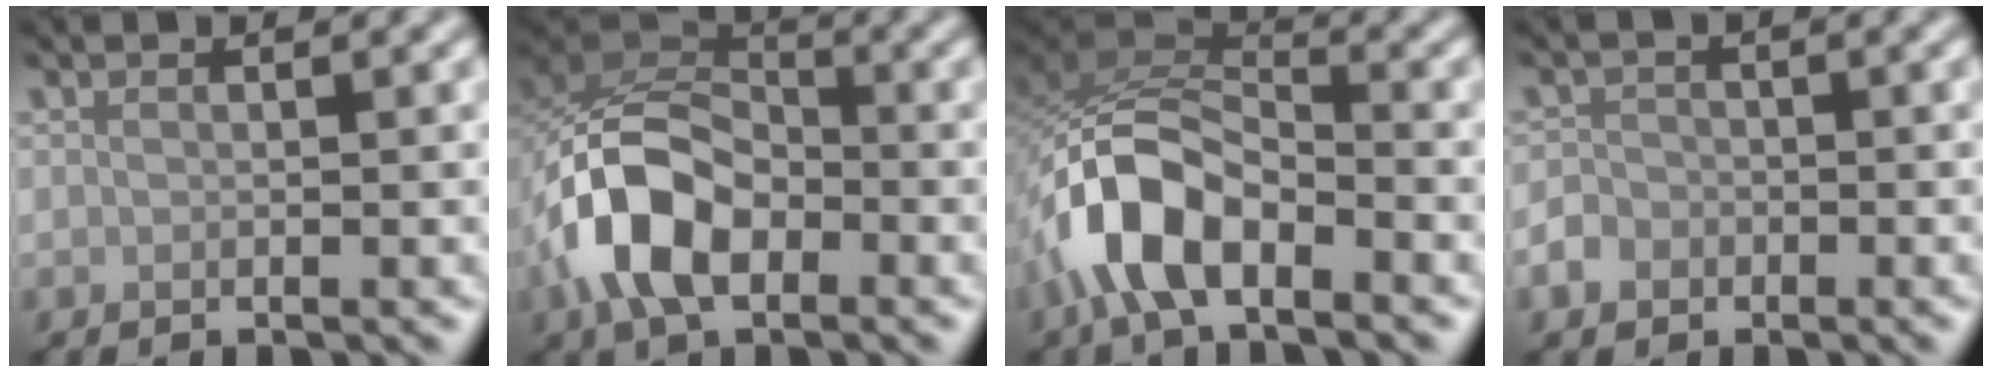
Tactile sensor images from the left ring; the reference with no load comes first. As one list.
[{"total": 8.5, "force": [-3.0, 5.2, 6.0], "torque": [-0.121, 0.011, -0.068]}, {"total": 7.9, "force": [-3.8, 3.8, 5.8], "torque": [-0.115, 0.007, -0.083]}, {"total": 2.3, "force": [-1.1, 1.9, 0.6], "torque": [-0.003, 0.000, -0.022]}]